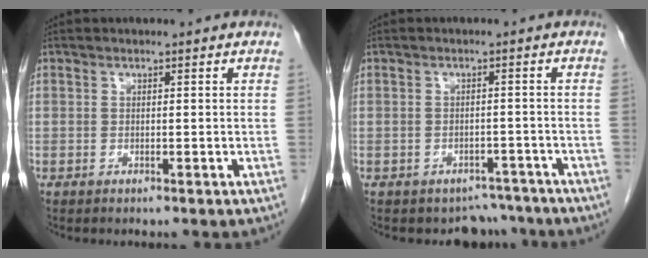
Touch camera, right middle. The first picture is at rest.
{"total": 4.3, "force": [-3.7, 2.2, -0.6], "torque": [0.017, 0.017, -0.047]}